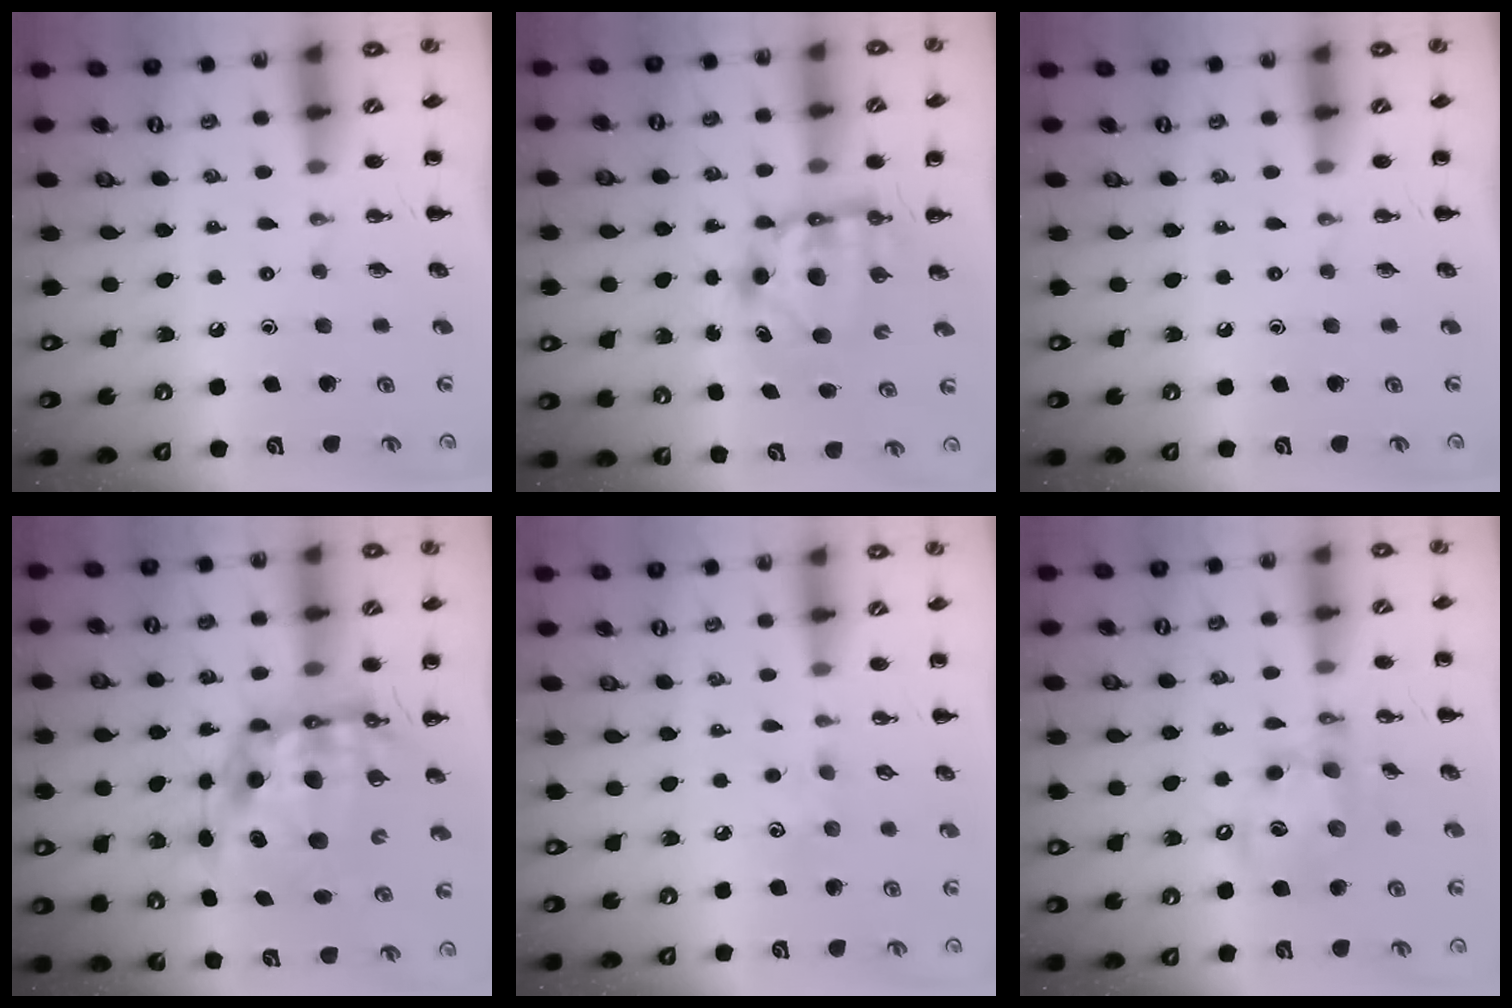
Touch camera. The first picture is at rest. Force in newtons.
{"total": 7.3, "press": 7.1, "slide": 1.5}
{"total": 0.0}
{"total": 15.8, "press": 15.3, "slide": 3.8}
{"total": 4.3, "press": 4.2, "slide": 1.0}
{"total": 14.3, "press": 14.0, "slide": 3.2}